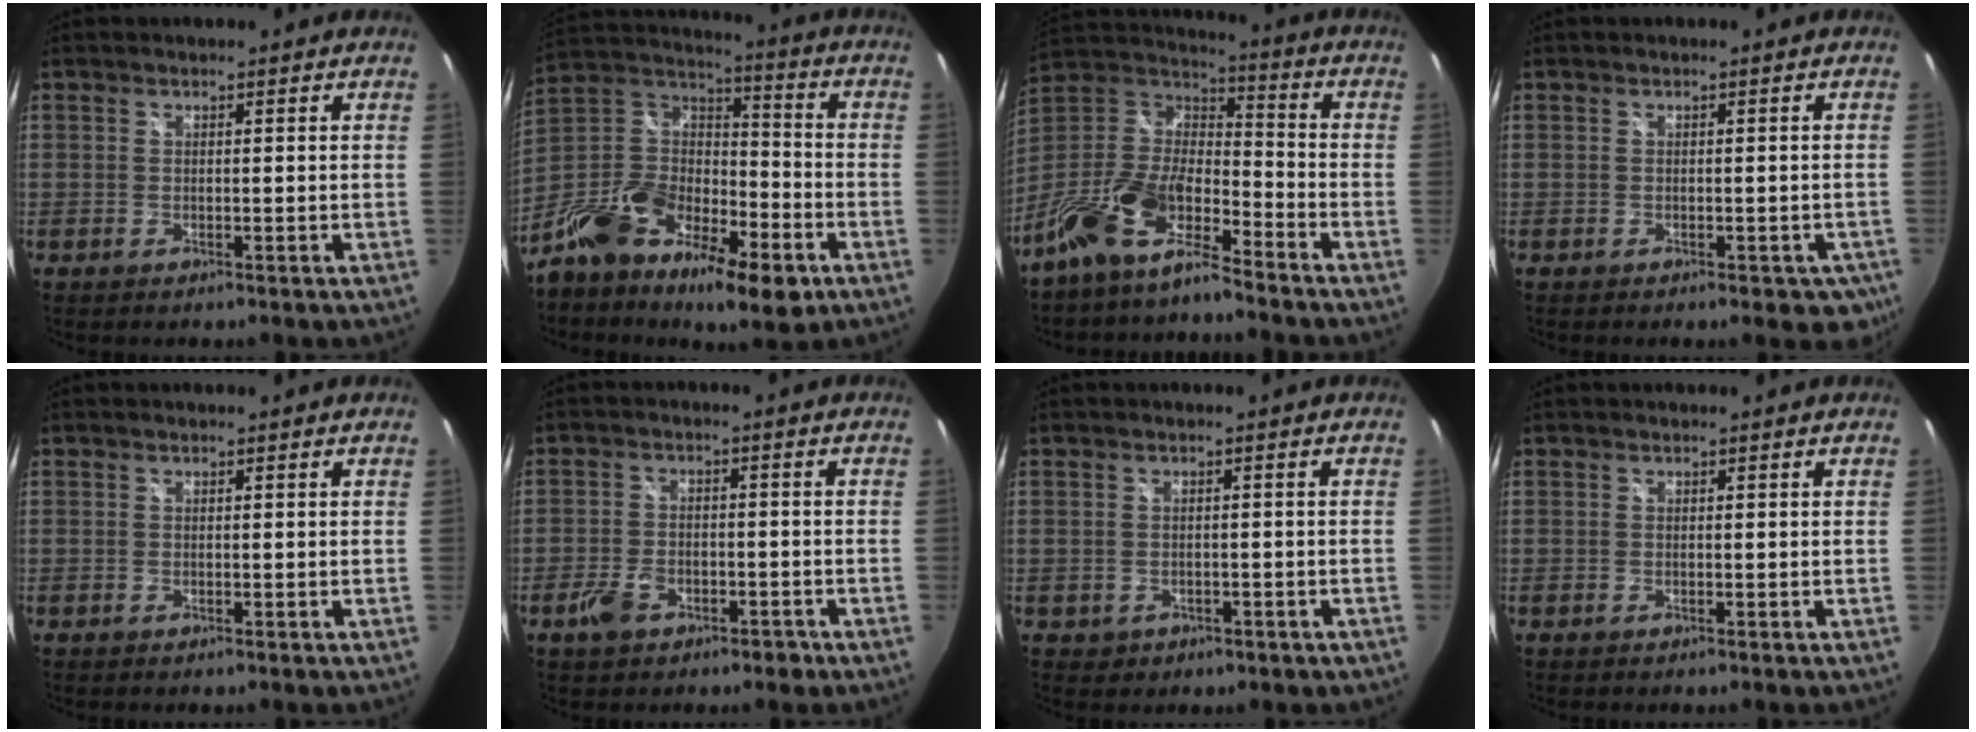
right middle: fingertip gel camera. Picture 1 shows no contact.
{"total": 20.1, "force": [-10.7, 9.2, 14.3], "torque": [-0.274, -0.011, -0.193]}
{"total": 14.2, "force": [-10.1, 5.0, 8.6], "torque": [-0.183, 0.000, -0.201]}
{"total": 6.2, "force": [-3.5, 3.4, 3.9], "torque": [-0.056, -0.013, -0.037]}
{"total": 0.0}
{"total": 5.9, "force": [-3.5, 3.7, 3.1], "torque": [-0.070, 0.004, -0.051]}
{"total": 3.2, "force": [-1.0, 2.8, 1.1], "torque": [-0.032, 0.000, 0.000]}
{"total": 0.0}